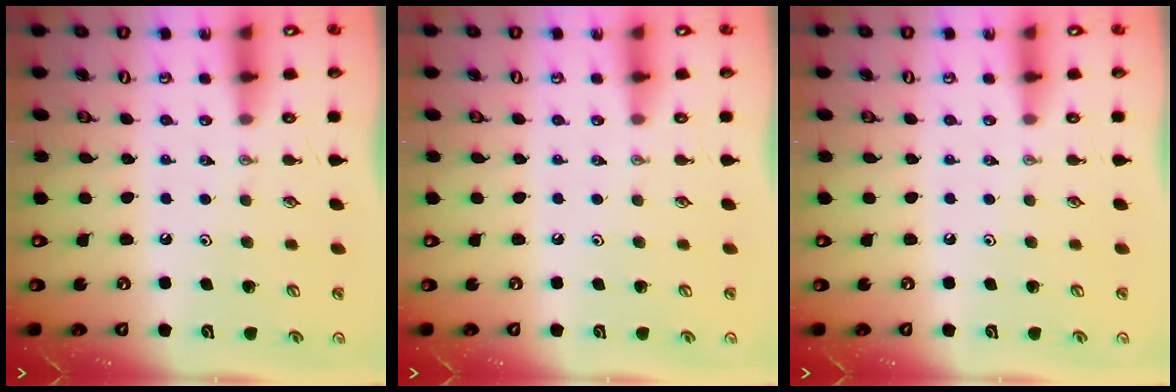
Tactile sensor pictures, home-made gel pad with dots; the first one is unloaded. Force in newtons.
{"total": 0.0}
{"total": 0.0}